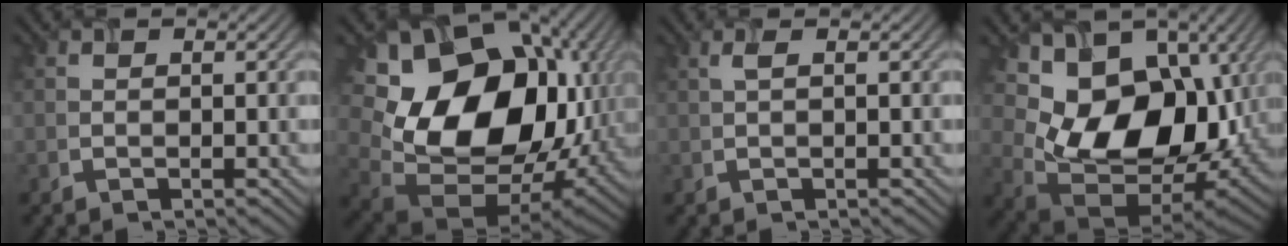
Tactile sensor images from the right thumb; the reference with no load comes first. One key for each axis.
{"total": 20.7, "fx": 3.1, "fy": 15.3, "fz": 13.6, "tx": -0.261, "ty": -0.040, "tz": 0.098}
{"total": 0.9, "fx": 0.2, "fy": 0.1, "fz": 0.8, "tx": -0.024, "ty": 0.004, "tz": 0.004}
{"total": 16.5, "fx": 2.6, "fy": 11.5, "fz": 11.5, "tx": -0.198, "ty": -0.030, "tz": 0.060}